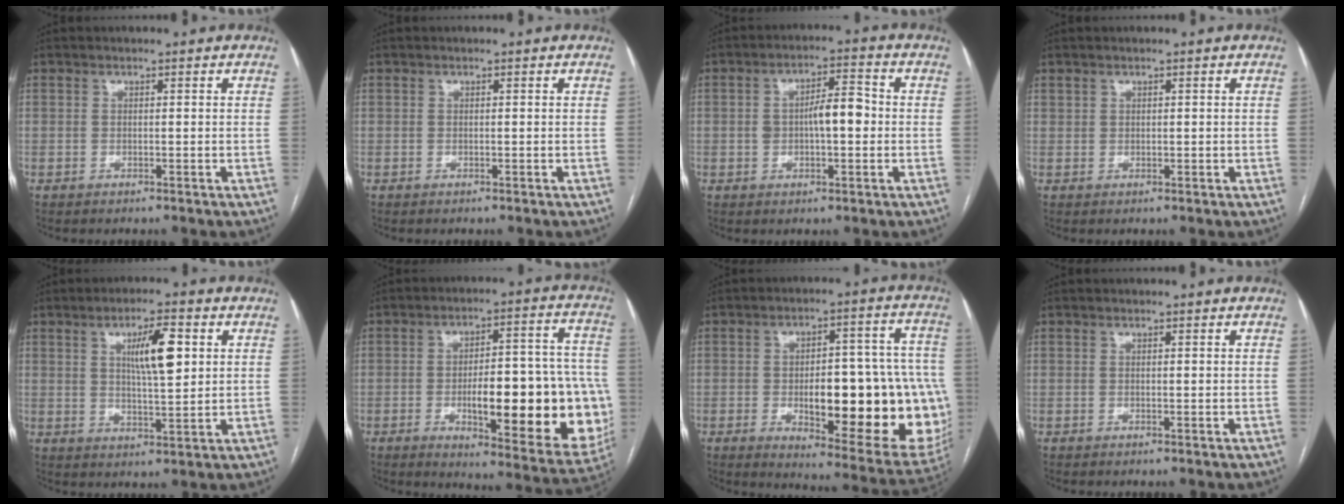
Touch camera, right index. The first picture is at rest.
{"total": 0.0}
{"total": 6.6, "force": [-0.1, 2.4, 6.2], "torque": [-0.106, 0.021, 0.000]}
{"total": 1.0, "force": [0.7, 0.7, 0.2], "torque": [0.004, 0.000, 0.013]}
{"total": 8.1, "force": [2.5, 1.7, 7.5], "torque": [-0.127, 0.005, 0.045]}
{"total": 22.9, "force": [-4.8, 6.1, 21.5], "torque": [-0.221, 0.023, -0.045]}
{"total": 24.8, "force": [-4.2, 7.9, 23.1], "torque": [-0.229, 0.022, -0.028]}
{"total": 0.0}